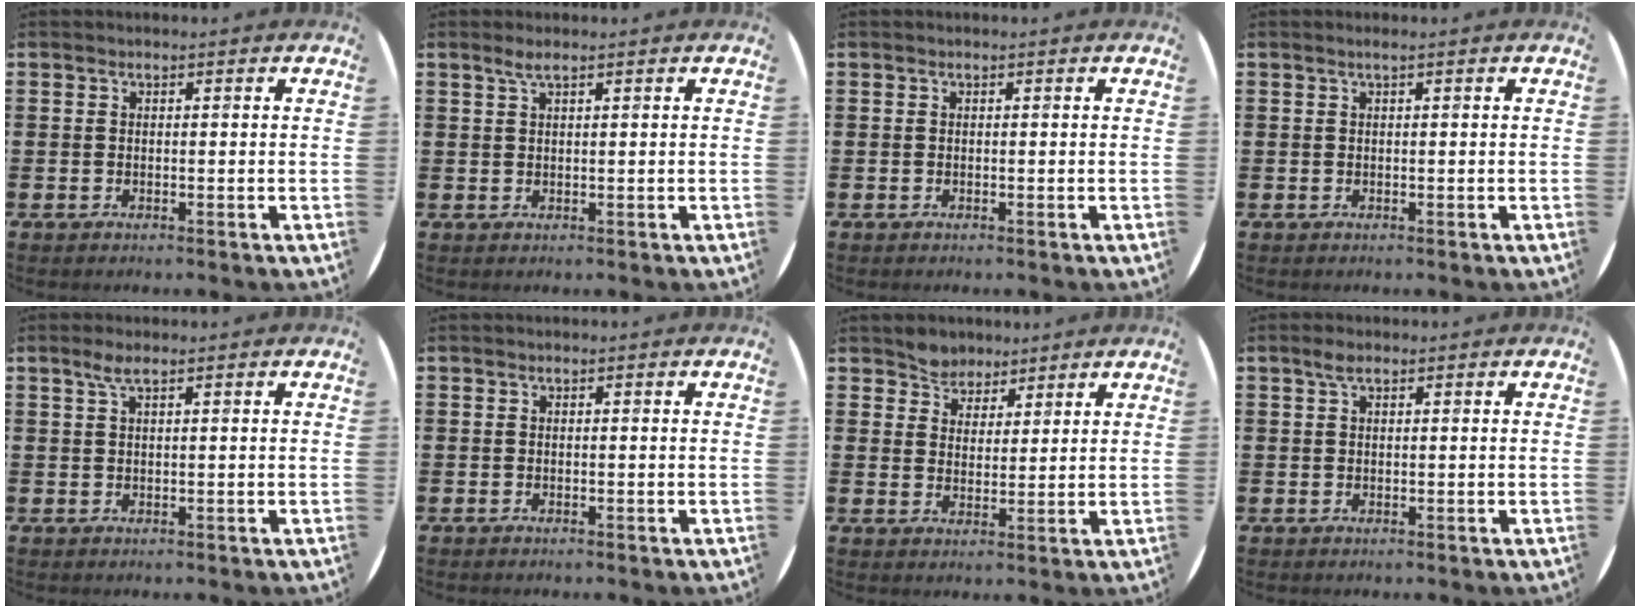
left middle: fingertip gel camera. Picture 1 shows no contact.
{"total": 1.6, "force": [1.0, 0.0, 1.2], "torque": [-0.025, 0.002, 0.018]}
{"total": 0.0}
{"total": 0.6, "force": [0.3, -0.1, 0.5], "torque": [-0.008, -0.001, 0.004]}
{"total": 2.2, "force": [1.3, 0.3, 1.8], "torque": [-0.038, 0.005, 0.021]}
{"total": 0.0}
{"total": 3.9, "force": [3.5, 1.6, -0.5], "torque": [-0.007, -0.004, 0.068]}
{"total": 1.7, "force": [1.0, 0.8, 1.1], "torque": [-0.016, 0.002, 0.015]}